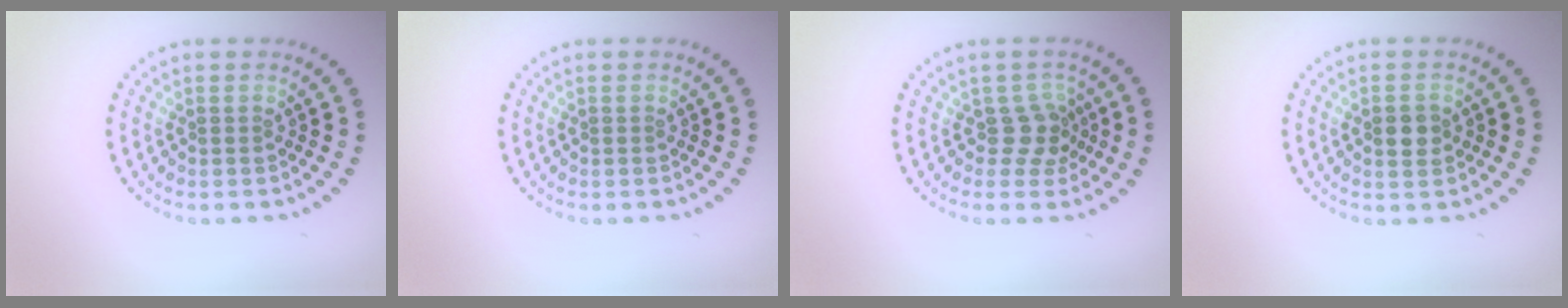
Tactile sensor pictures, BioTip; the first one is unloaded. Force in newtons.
{"total": 0.0}
{"total": 2.4, "press": 1.8, "slide": 1.5}
{"total": 2.4, "press": 2.4, "slide": 0.0}